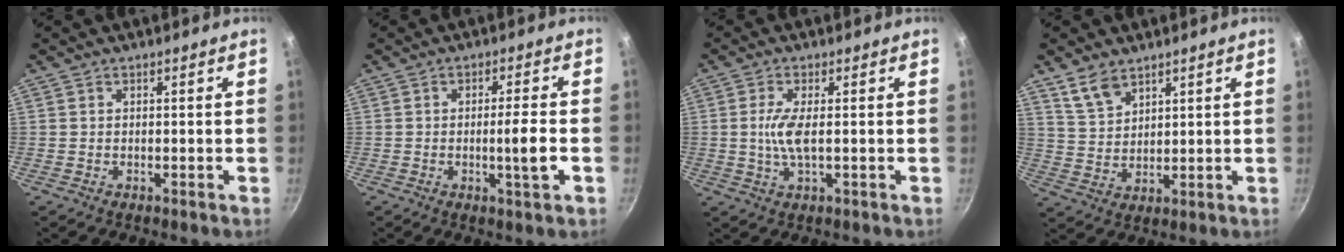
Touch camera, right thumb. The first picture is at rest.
{"total": 5.5, "force": [-1.2, 0.0, 5.4], "torque": [-0.090, 0.007, -0.020]}
{"total": 5.0, "force": [0.1, 1.3, 4.8], "torque": [-0.113, -0.001, 0.001]}
{"total": 6.2, "force": [4.4, 3.3, 2.8], "torque": [-0.041, -0.018, 0.096]}